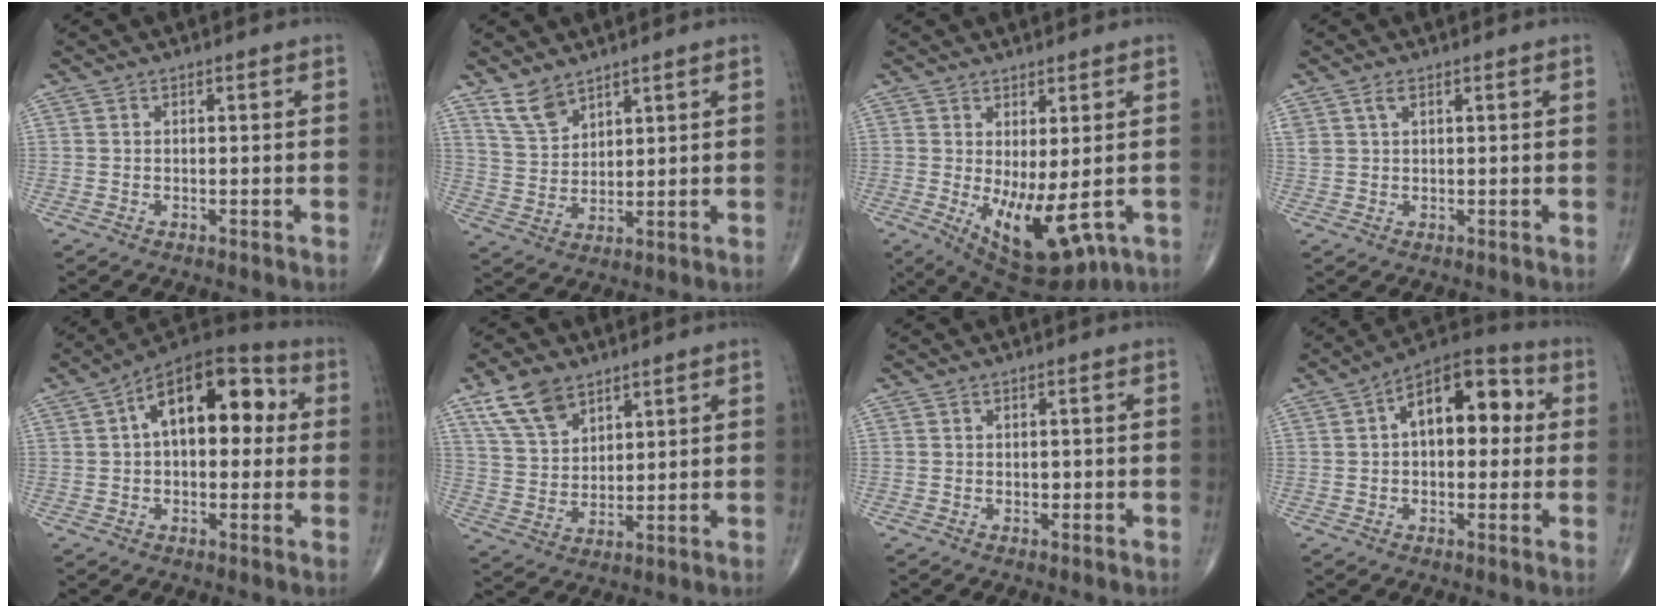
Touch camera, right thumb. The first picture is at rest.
{"total": 6.0, "force": [4.6, 2.8, 2.5], "torque": [-0.039, -0.027, 0.100]}
{"total": 11.4, "force": [-1.9, 4.7, 10.2], "torque": [-0.158, -0.020, -0.006]}
{"total": 2.0, "force": [1.1, 1.0, 1.3], "torque": [-0.031, 0.007, 0.027]}
{"total": 16.8, "force": [3.3, 9.3, 13.6], "torque": [-0.169, 0.038, 0.039]}
{"total": 9.4, "force": [6.1, 5.1, 4.9], "torque": [-0.081, -0.025, 0.125]}
{"total": 0.7, "force": [-0.1, 0.6, 0.5], "torque": [-0.001, 0.001, -0.003]}
{"total": 13.8, "force": [2.4, 7.8, 11.1], "torque": [-0.134, 0.036, 0.024]}